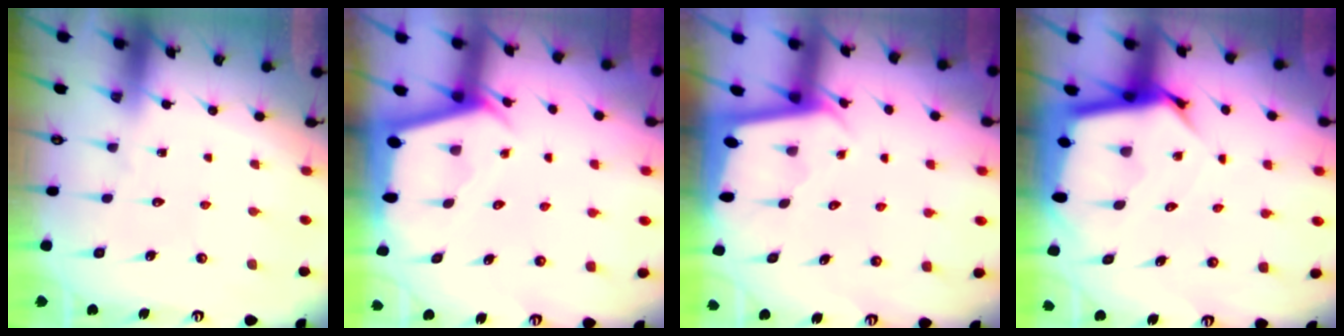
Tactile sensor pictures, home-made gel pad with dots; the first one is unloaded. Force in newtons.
{"total": 2.3, "press": 2.3, "slide": 0.3}
{"total": 1.9, "press": 1.9, "slide": 0.1}
{"total": 7.8, "press": 7.8, "slide": 0.6}